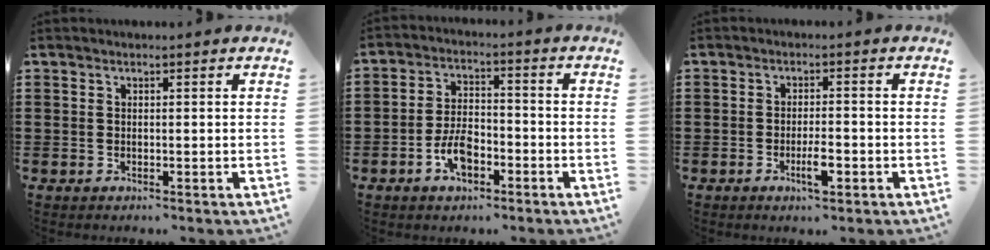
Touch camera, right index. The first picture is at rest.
{"total": 5.8, "force": [-2.7, 3.1, 4.1], "torque": [-0.093, 0.004, -0.056]}
{"total": 4.1, "force": [-1.7, 1.1, 3.5], "torque": [-0.063, 0.002, -0.031]}